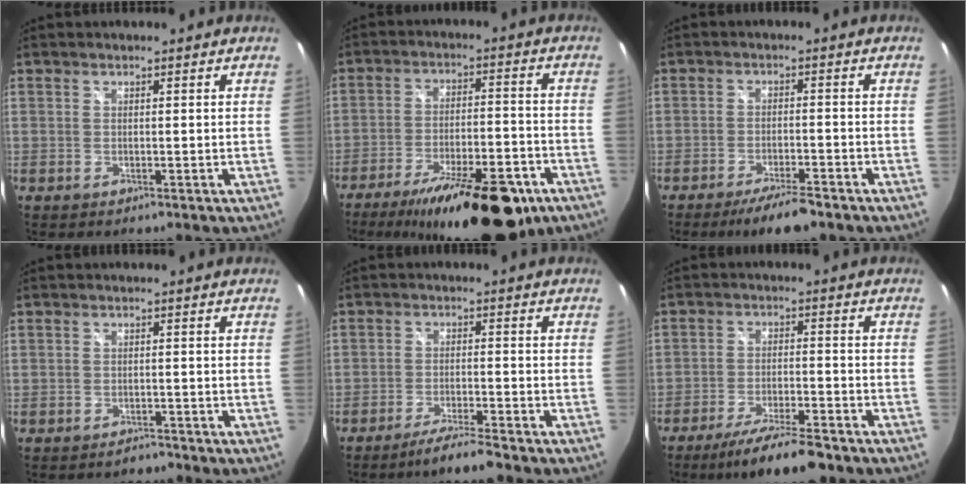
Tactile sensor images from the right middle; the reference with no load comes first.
{"total": 21.2, "force": [-14.4, 7.0, 13.9], "torque": [-0.228, -0.029, -0.209]}
{"total": 7.4, "force": [-5.9, 1.4, 4.2], "torque": [-0.091, -0.008, -0.097]}
{"total": 1.7, "force": [-1.6, 0.7, 0.0], "torque": [-0.003, 0.002, -0.024]}
{"total": 5.2, "force": [-4.6, -0.3, 2.5], "torque": [-0.065, -0.004, -0.081]}
{"total": 10.3, "force": [-8.4, 1.6, 5.8], "torque": [-0.116, -0.010, -0.140]}